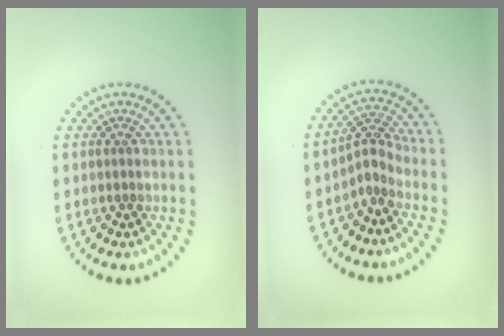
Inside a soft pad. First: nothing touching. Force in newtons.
{"total": 2.2, "press": 1.6, "slide": 1.6}